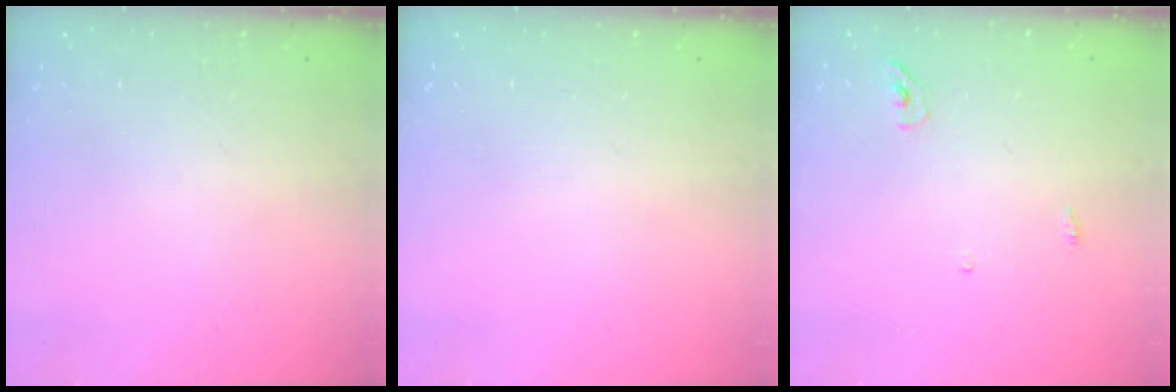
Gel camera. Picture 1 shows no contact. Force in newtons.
{"total": 0.0}
{"total": 3.7, "press": 3.5, "slide": 1.1}